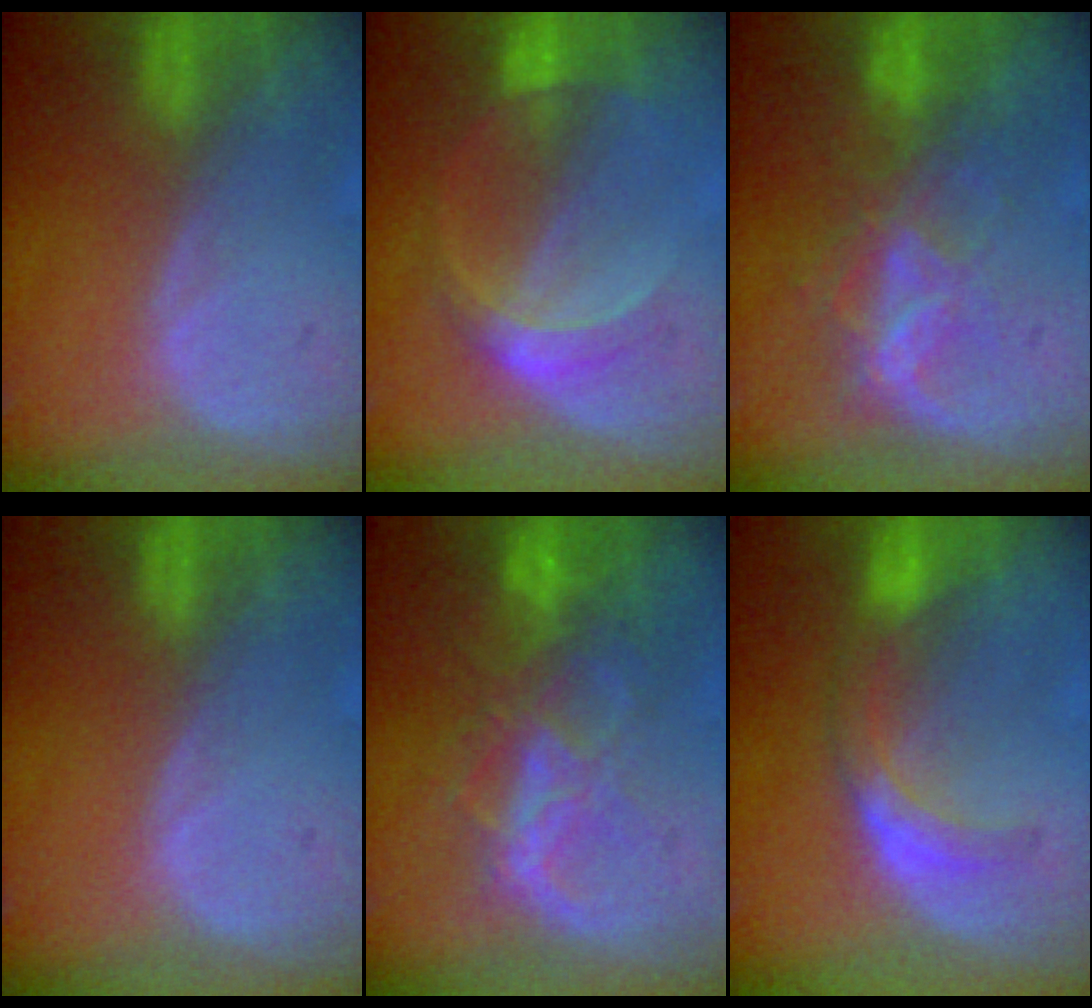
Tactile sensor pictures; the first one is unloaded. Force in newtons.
{"total": 5.2, "press": 4.7, "slide": 2.0}
{"total": 6.8, "press": 6.2, "slide": 2.8}
{"total": 0.0}
{"total": 8.9, "press": 7.5, "slide": 4.7}
{"total": 5.8, "press": 5.3, "slide": 2.4}